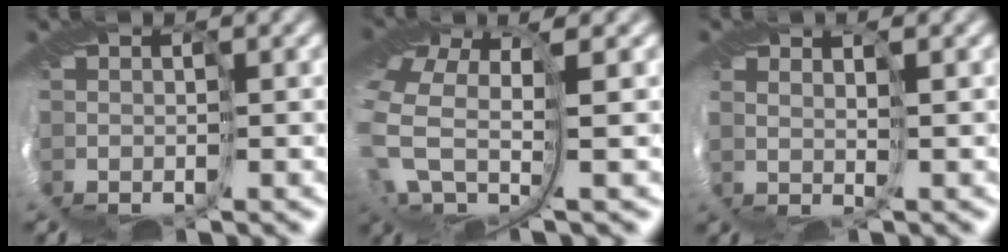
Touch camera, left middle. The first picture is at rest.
{"total": 7.9, "force": [-0.6, 4.3, 6.5], "torque": [-0.198, -0.020, -0.010]}
{"total": 1.9, "force": [1.9, -0.2, 0.2], "torque": [0.009, 0.018, 0.014]}